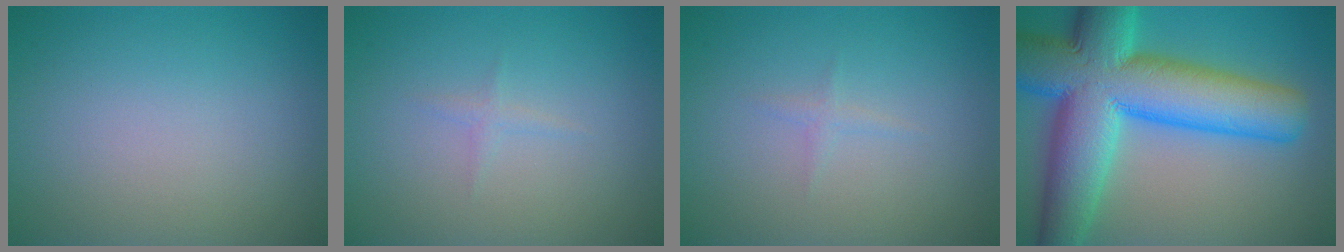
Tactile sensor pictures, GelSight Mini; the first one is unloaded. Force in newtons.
{"total": 0.8, "press": 0.8, "slide": 0.1}
{"total": 0.8, "press": 0.8, "slide": 0.1}
{"total": 15.0, "press": 15.0, "slide": 0.4}